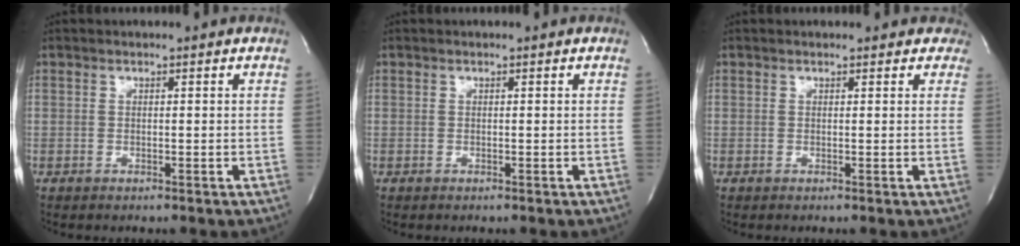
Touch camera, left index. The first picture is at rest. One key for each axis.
{"total": 0.0}
{"total": 4.7, "fx": 4.0, "fy": 2.3, "fz": 0.8, "tx": 0.015, "ty": 0.002, "tz": 0.025}